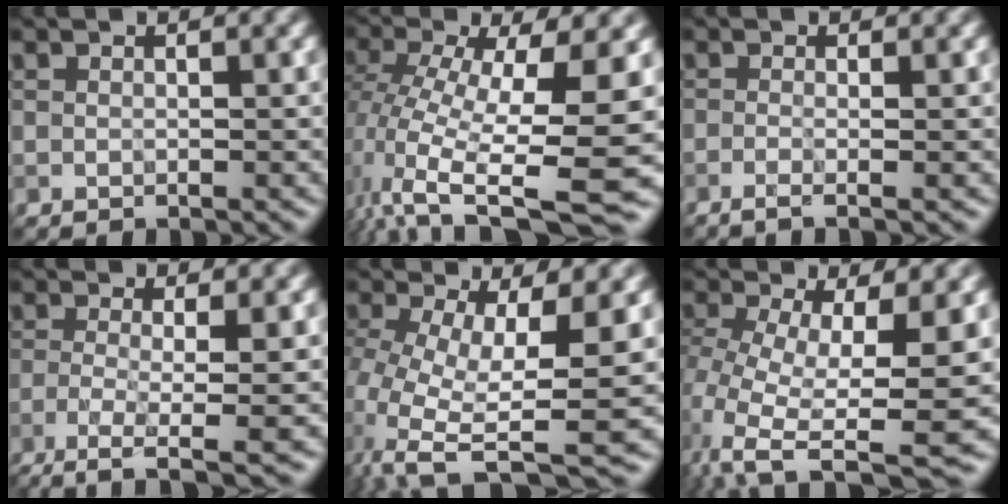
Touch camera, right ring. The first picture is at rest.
{"total": 12.6, "force": [-2.0, 4.4, 11.6], "torque": [-0.220, -0.023, -0.029]}
{"total": 2.7, "force": [-0.5, 1.2, 2.3], "torque": [-0.016, -0.004, -0.025]}
{"total": 5.2, "force": [-2.4, 1.1, 4.5], "torque": [-0.078, -0.006, -0.055]}
{"total": 10.5, "force": [-1.7, 4.0, 9.6], "torque": [-0.190, -0.024, -0.003]}
{"total": 10.5, "force": [-1.9, 4.1, 9.5], "torque": [-0.173, -0.027, 0.003]}